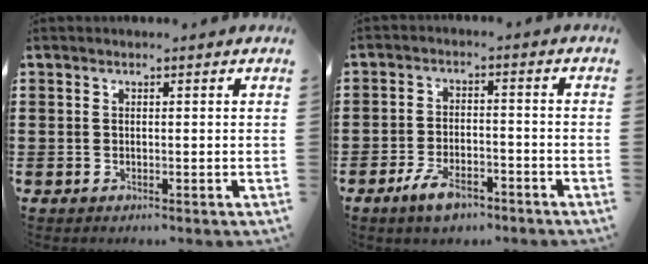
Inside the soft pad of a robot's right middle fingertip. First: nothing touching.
{"total": 5.5, "force": [-3.8, 2.1, 3.3], "torque": [-0.071, 0.005, -0.075]}